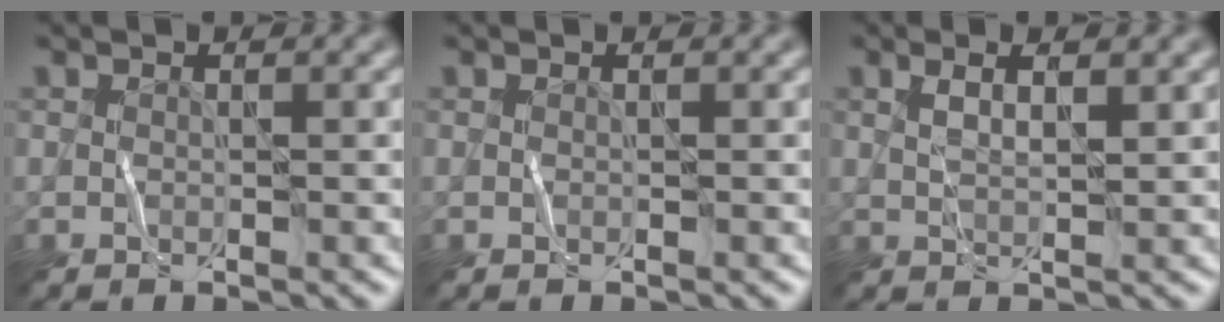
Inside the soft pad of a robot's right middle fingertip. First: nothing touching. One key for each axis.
{"total": 0.0}
{"total": 2.2, "fx": 1.2, "fy": 0.5, "fz": 1.7, "tx": -0.034, "ty": 0.006, "tz": 0.025}